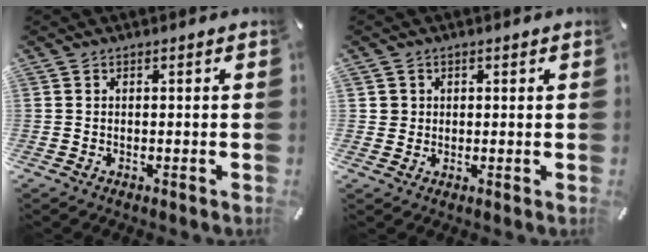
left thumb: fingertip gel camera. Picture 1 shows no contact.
{"total": 2.4, "force": [0.7, 2.3, -0.1], "torque": [0.005, 0.003, 0.009]}